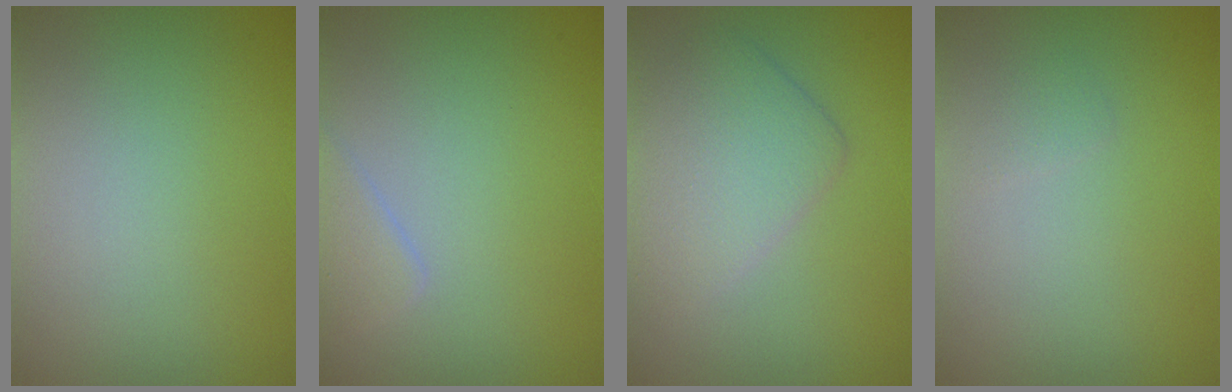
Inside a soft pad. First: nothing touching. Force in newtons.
{"total": 1.8, "press": 1.8, "slide": 0.1}
{"total": 4.3, "press": 4.3, "slide": 0.2}
{"total": 0.6, "press": 0.6, "slide": 0.0}